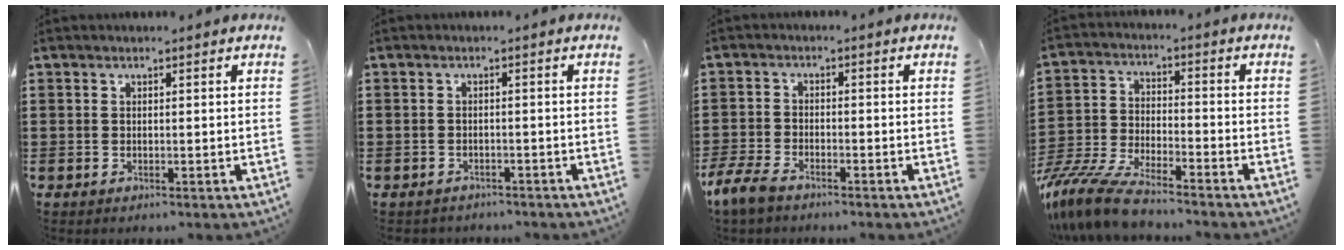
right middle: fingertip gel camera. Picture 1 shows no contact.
{"total": 1.3, "force": [-1.3, 0.3, 0.0], "torque": [-0.005, 0.000, -0.029]}
{"total": 4.3, "force": [-3.4, 1.5, 2.1], "torque": [-0.071, -0.007, -0.075]}
{"total": 9.0, "force": [-8.2, 1.0, 3.4], "torque": [-0.088, 0.003, -0.169]}